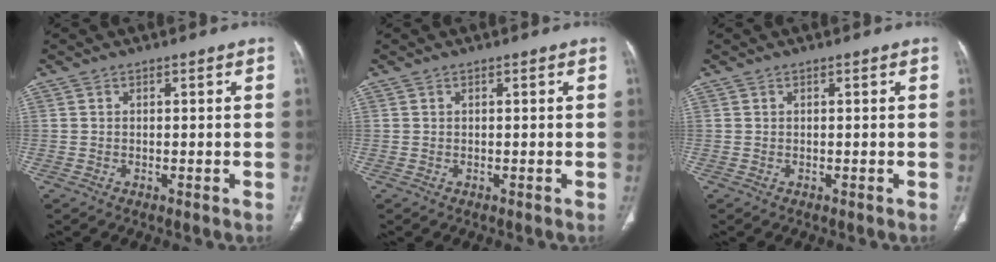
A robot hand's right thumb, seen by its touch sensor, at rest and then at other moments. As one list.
[{"total": 0.0}, {"total": 0.0}]